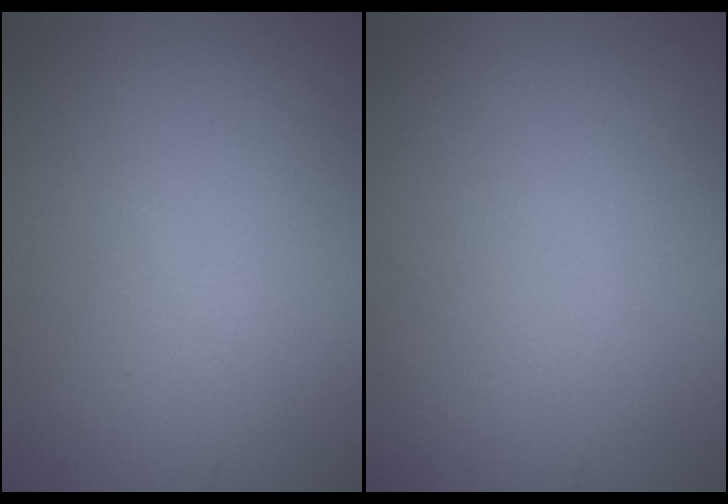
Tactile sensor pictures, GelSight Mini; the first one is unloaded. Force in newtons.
{"total": 0.0}